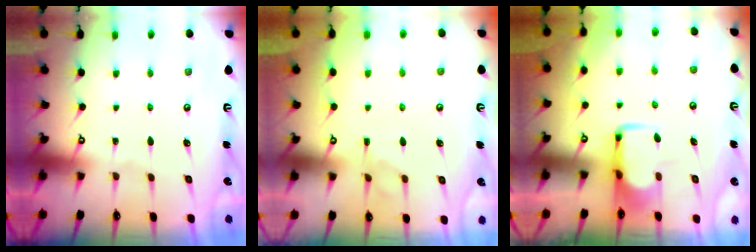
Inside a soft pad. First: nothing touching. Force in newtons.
{"total": 1.6, "press": 1.0, "slide": 1.2}
{"total": 1.7, "press": 1.7, "slide": 0.5}